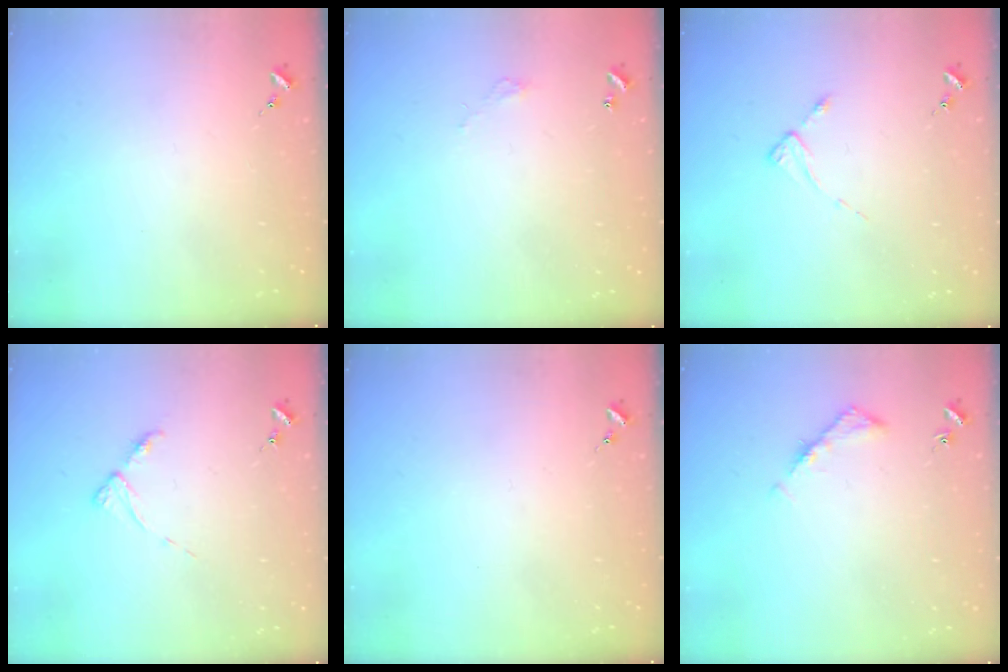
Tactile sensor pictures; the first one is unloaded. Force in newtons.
{"total": 2.7, "press": 2.7, "slide": 0.2}
{"total": 2.6, "press": 2.6, "slide": 0.3}
{"total": 4.5, "press": 4.5, "slide": 0.5}
{"total": 0.0}
{"total": 5.0, "press": 4.9, "slide": 0.8}